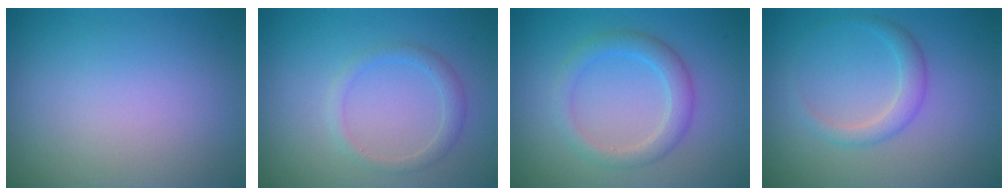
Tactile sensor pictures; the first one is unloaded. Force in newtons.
{"total": 1.7, "press": 1.7, "slide": 0.1}
{"total": 2.7, "press": 2.7, "slide": 0.2}
{"total": 1.9, "press": 1.9, "slide": 0.1}